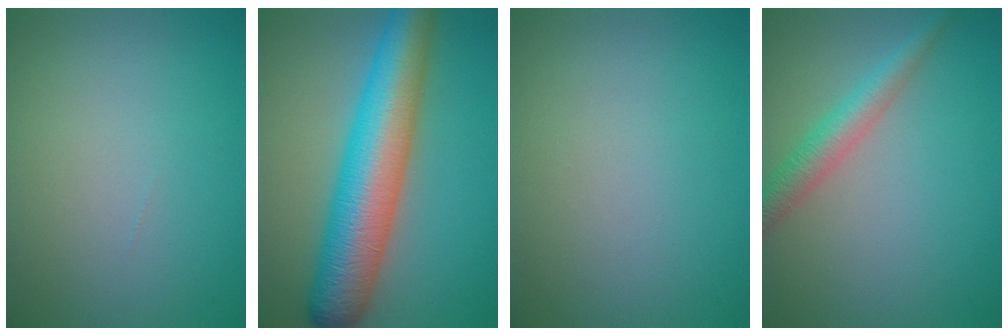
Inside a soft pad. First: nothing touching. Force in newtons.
{"total": 10.2, "press": 10.2, "slide": 0.2}
{"total": 0.0}
{"total": 3.2, "press": 3.2, "slide": 0.1}